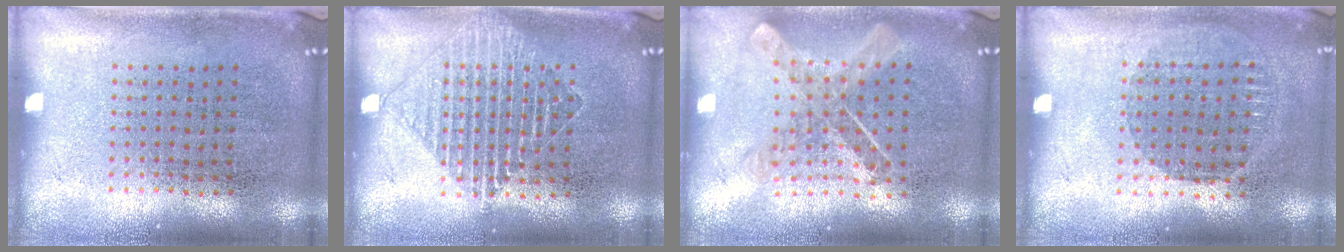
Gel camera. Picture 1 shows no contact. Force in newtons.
{"total": 1.5, "press": 1.4, "slide": 0.6}
{"total": 0.9, "press": 0.9, "slide": 0.2}
{"total": 1.0, "press": 0.9, "slide": 0.4}